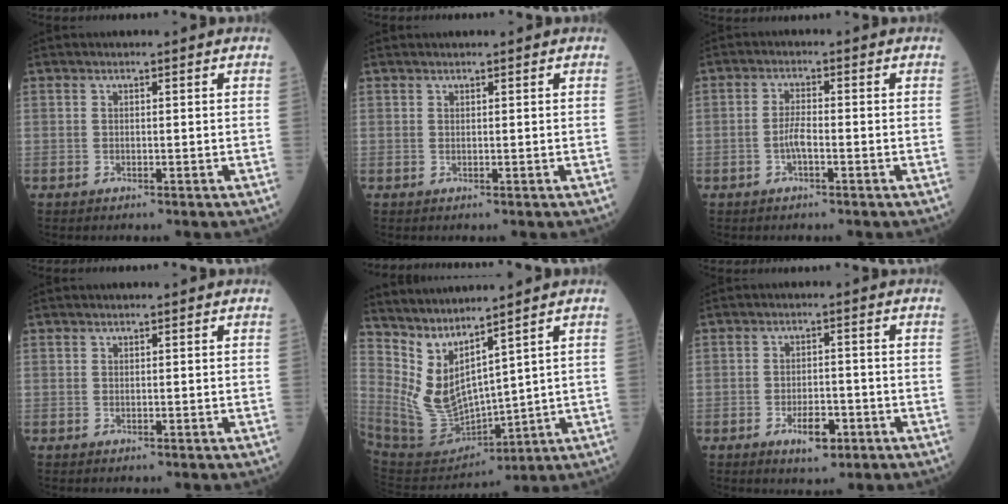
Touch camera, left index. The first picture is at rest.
{"total": 0.5, "force": [0.5, -0.1, 0.1], "torque": [-0.002, 0.012, 0.014]}
{"total": 2.6, "force": [-1.1, 0.5, 2.4], "torque": [-0.048, 0.002, -0.023]}
{"total": 0.0}
{"total": 8.6, "force": [6.2, 1.6, 5.6], "torque": [-0.133, -0.017, 0.153]}
{"total": 4.8, "force": [-2.4, 2.0, 3.6], "torque": [-0.061, 0.000, -0.032]}